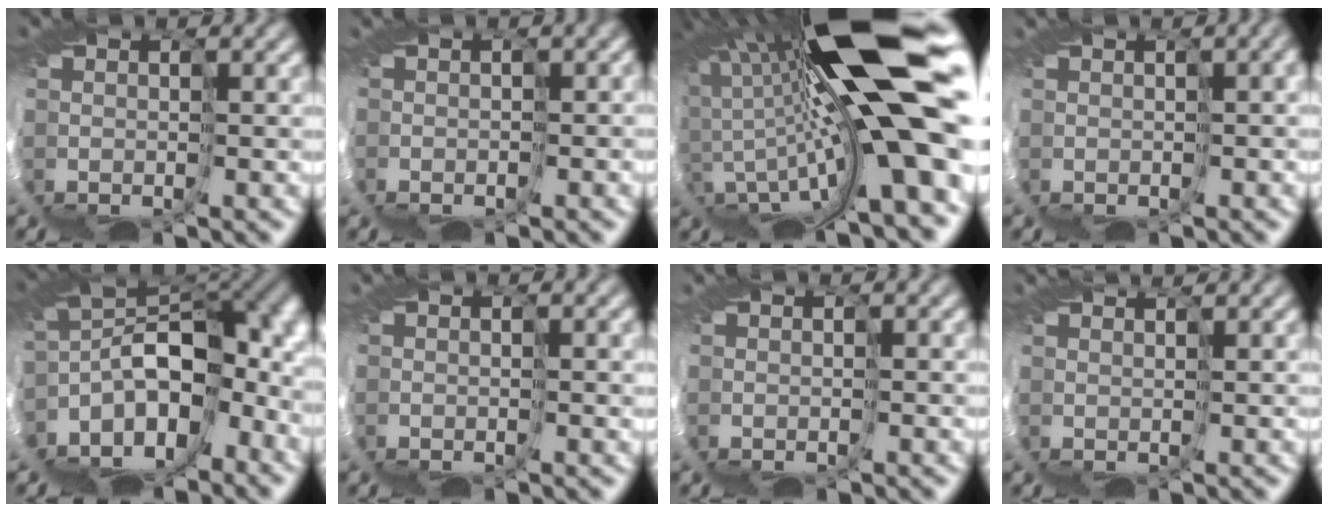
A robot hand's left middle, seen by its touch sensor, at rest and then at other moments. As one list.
[{"total": 2.3, "force": [-2.0, 0.8, 0.8], "torque": [-0.010, 0.001, -0.029]}, {"total": 17.0, "force": [2.2, 3.0, 16.6], "torque": [-0.262, -0.028, 0.029]}, {"total": 1.4, "force": [-0.2, 0.4, 1.3], "torque": [-0.013, -0.001, -0.001]}, {"total": 12.6, "force": [-3.4, 6.6, 10.1], "torque": [-0.149, -0.013, -0.024]}, {"total": 0.8, "force": [0.4, -0.7, 0.0], "torque": [0.004, 0.004, 0.003]}, {"total": 1.2, "force": [0.4, -0.8, -0.8], "torque": [0.026, 0.002, 0.004]}, {"total": 2.3, "force": [2.1, -0.9, -0.2], "torque": [0.003, 0.005, 0.033]}]